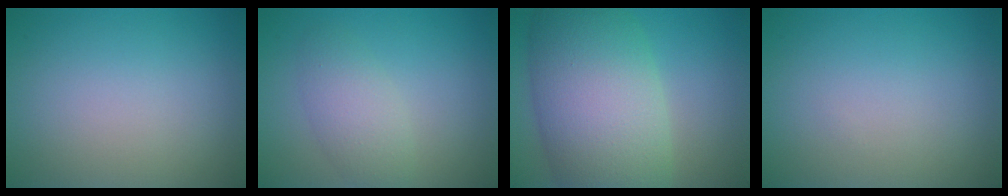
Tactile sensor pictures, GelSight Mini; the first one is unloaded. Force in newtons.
{"total": 2.9, "press": 2.9, "slide": 0.2}
{"total": 11.7, "press": 11.7, "slide": 0.8}
{"total": 0.0}